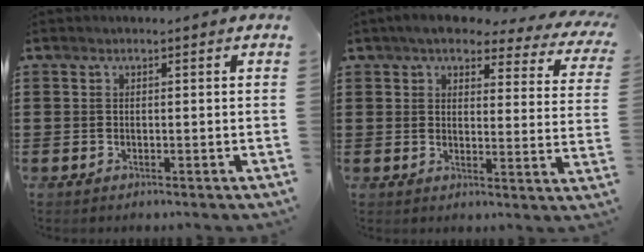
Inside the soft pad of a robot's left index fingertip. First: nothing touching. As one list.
[{"total": 5.1, "force": [4.3, 1.3, 2.3], "torque": [-0.058, -0.020, 0.072]}]